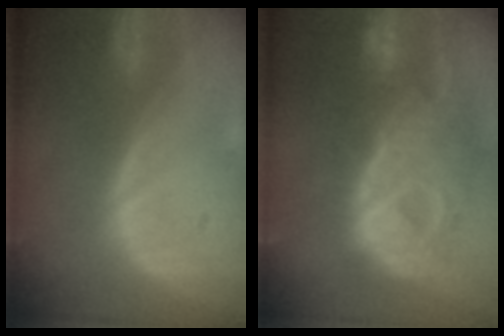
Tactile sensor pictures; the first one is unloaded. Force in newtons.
{"total": 12.8, "press": 10.8, "slide": 6.8}